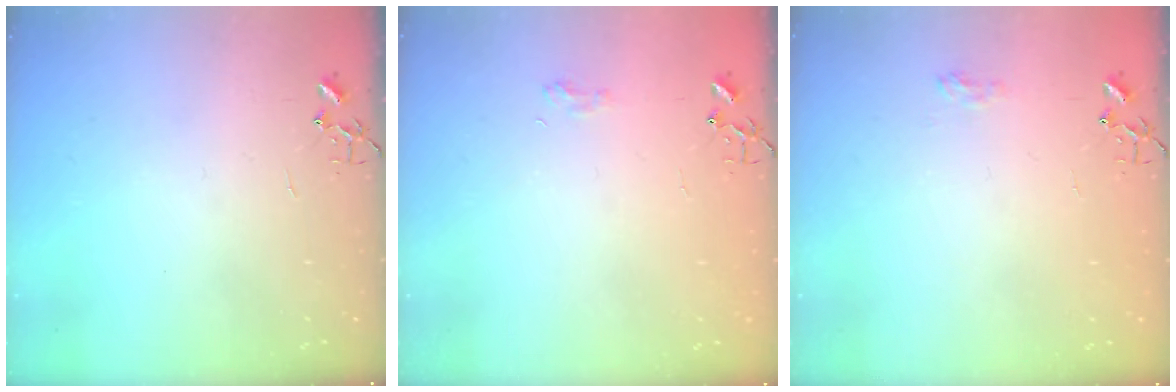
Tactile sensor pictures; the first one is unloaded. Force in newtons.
{"total": 5.5, "press": 5.4, "slide": 0.7}
{"total": 5.8, "press": 5.7, "slide": 0.7}